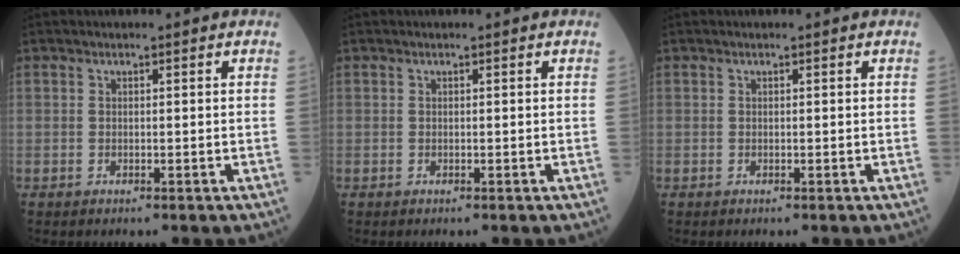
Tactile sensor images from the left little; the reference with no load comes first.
{"total": 0.0}
{"total": 0.0}